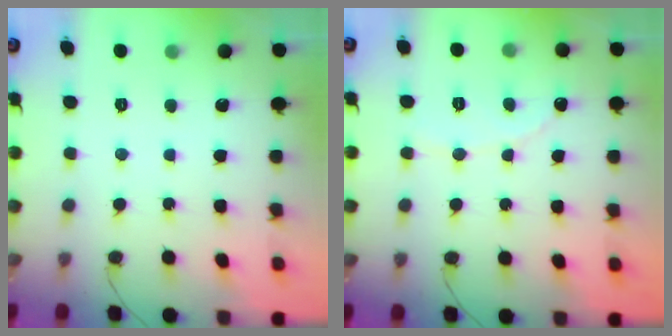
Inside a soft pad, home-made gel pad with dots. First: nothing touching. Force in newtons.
{"total": 1.9, "press": 1.9, "slide": 0.1}